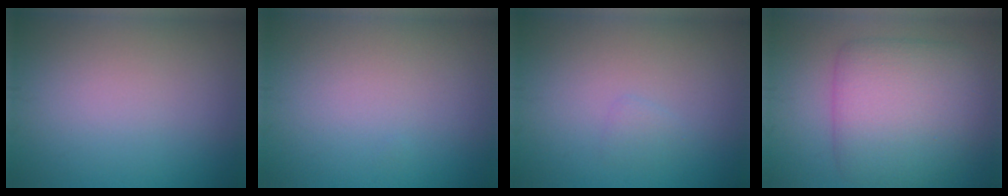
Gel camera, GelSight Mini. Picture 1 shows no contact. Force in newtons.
{"total": 0.0}
{"total": 0.8, "press": 0.8, "slide": 0.0}
{"total": 8.2, "press": 8.2, "slide": 0.2}